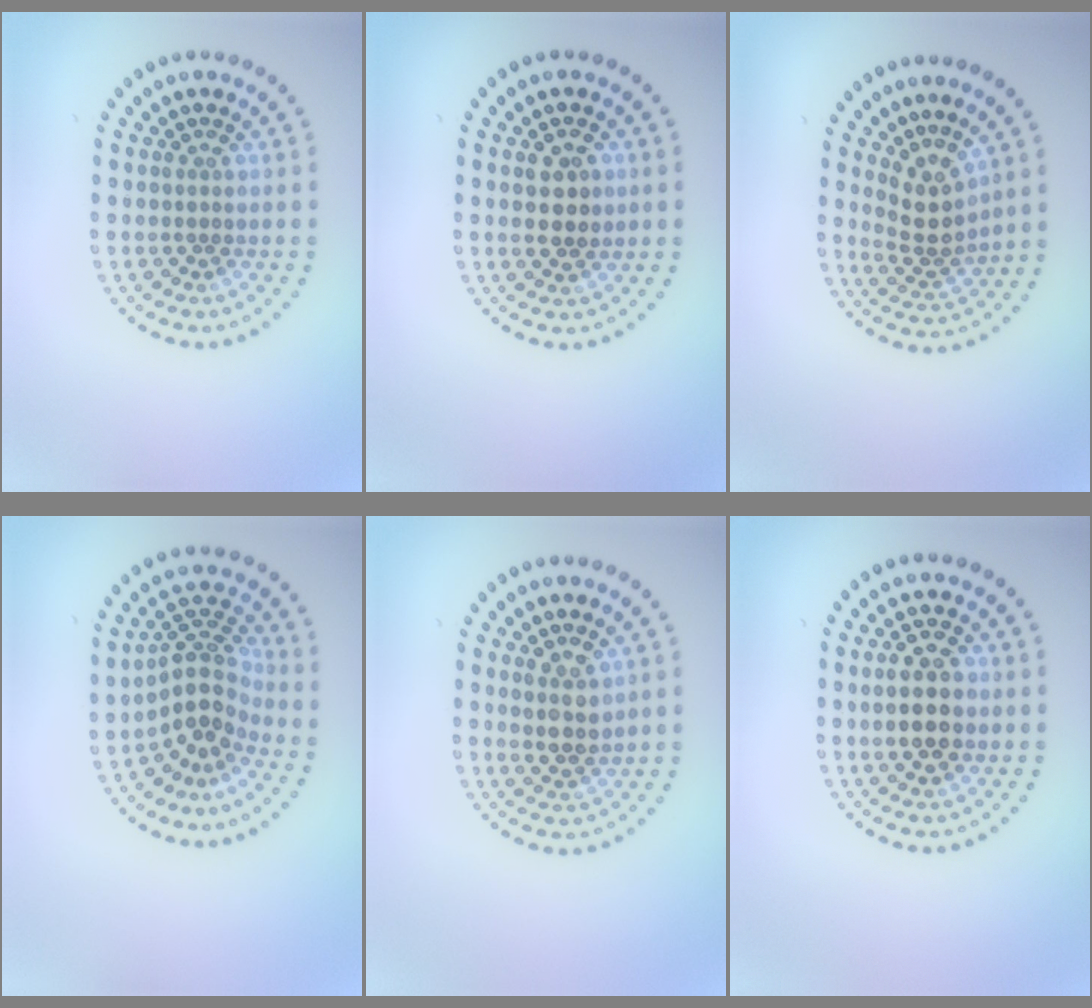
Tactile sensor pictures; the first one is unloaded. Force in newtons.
{"total": 2.6, "press": 2.5, "slide": 0.3}
{"total": 3.0, "press": 2.2, "slide": 2.1}
{"total": 3.9, "press": 3.0, "slide": 2.5}
{"total": 2.2, "press": 2.1, "slide": 0.6}
{"total": 3.7, "press": 3.7, "slide": 0.4}